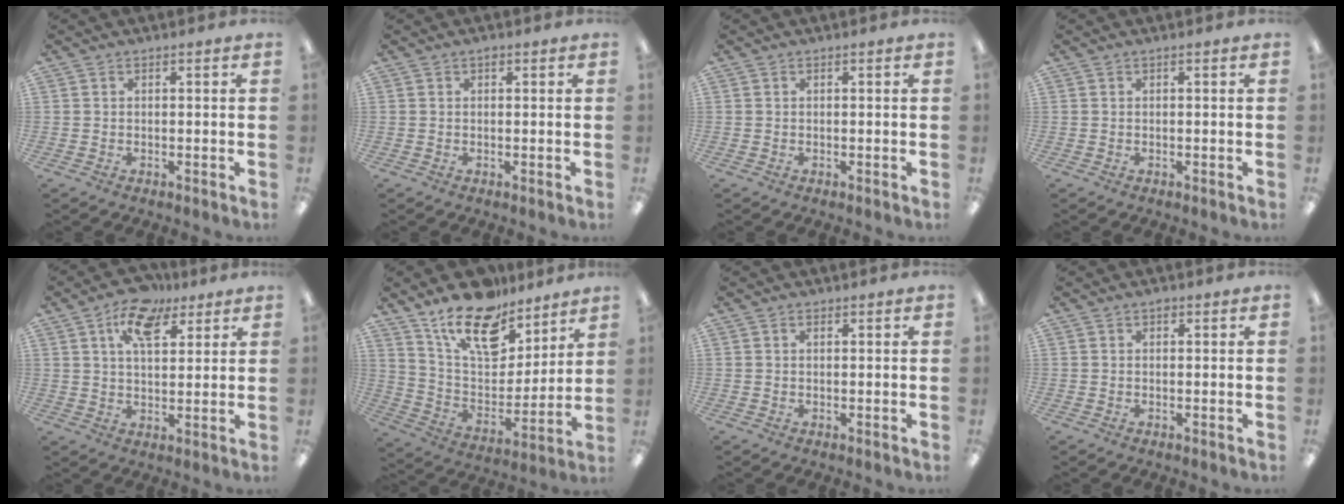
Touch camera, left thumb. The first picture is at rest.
{"total": 0.8, "force": [0.5, 0.5, 0.4], "torque": [-0.009, 0.003, 0.008]}
{"total": 0.0}
{"total": 0.0}
{"total": 10.9, "force": [6.2, 5.5, 7.1], "torque": [-0.120, -0.016, 0.110]}
{"total": 18.5, "force": [13.8, 8.5, 8.9], "torque": [-0.162, -0.087, 0.245]}
{"total": 0.7, "force": [0.5, 0.4, 0.4], "torque": [-0.008, 0.001, 0.009]}
{"total": 0.9, "force": [0.5, 0.6, 0.5], "torque": [-0.002, 0.000, 0.007]}